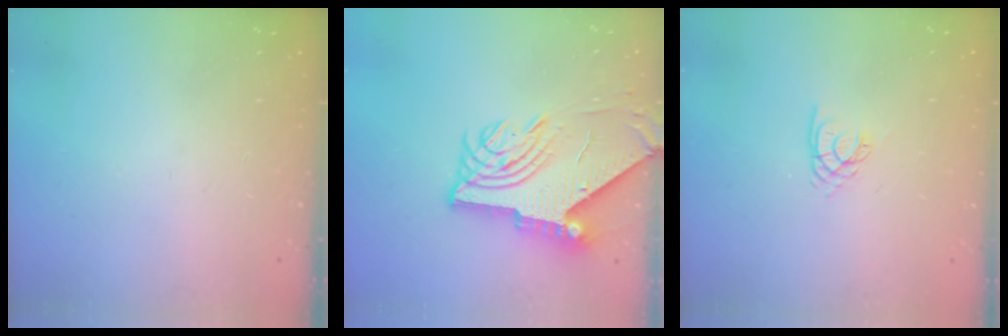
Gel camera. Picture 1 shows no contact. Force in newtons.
{"total": 10.9, "press": 10.8, "slide": 1.2}
{"total": 2.1, "press": 2.1, "slide": 0.3}